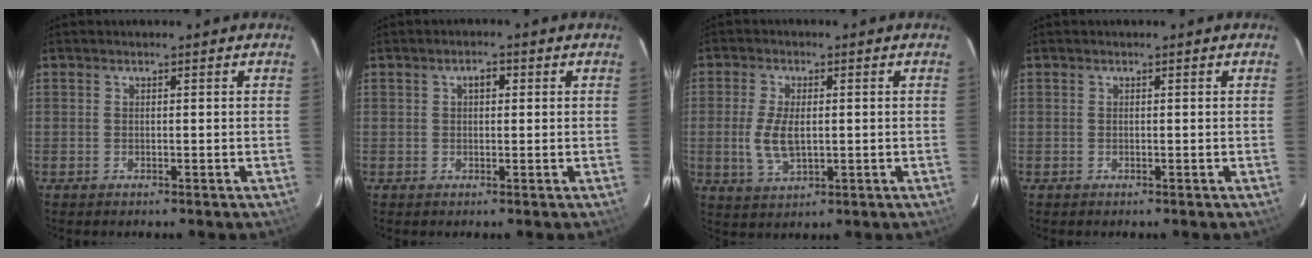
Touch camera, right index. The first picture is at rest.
{"total": 2.0, "force": [0.6, 1.3, 1.4], "torque": [-0.022, 0.010, 0.008]}
{"total": 6.8, "force": [-0.5, 3.3, 6.0], "torque": [-0.127, -0.007, -0.006]}
{"total": 0.0}